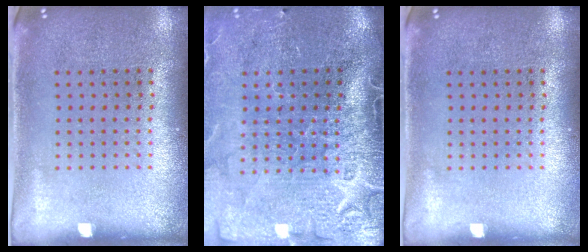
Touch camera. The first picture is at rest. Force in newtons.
{"total": 4.4, "press": 3.7, "slide": 2.4}
{"total": 0.0}